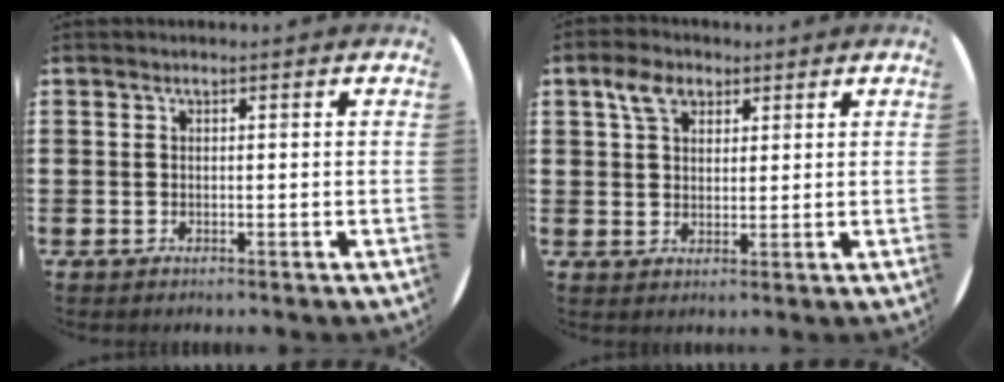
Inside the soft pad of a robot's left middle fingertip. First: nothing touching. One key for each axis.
{"total": 4.3, "fx": 2.7, "fy": 2.7, "fz": 2.0, "tx": -0.040, "ty": 0.008, "tz": 0.047}